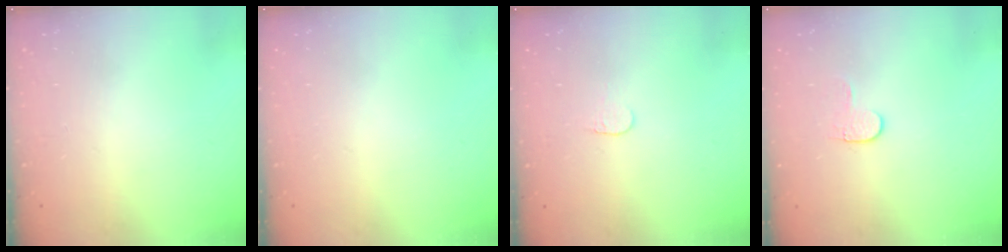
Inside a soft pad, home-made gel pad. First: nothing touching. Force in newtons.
{"total": 0.0}
{"total": 3.6, "press": 3.6, "slide": 0.3}
{"total": 4.1, "press": 4.1, "slide": 0.4}